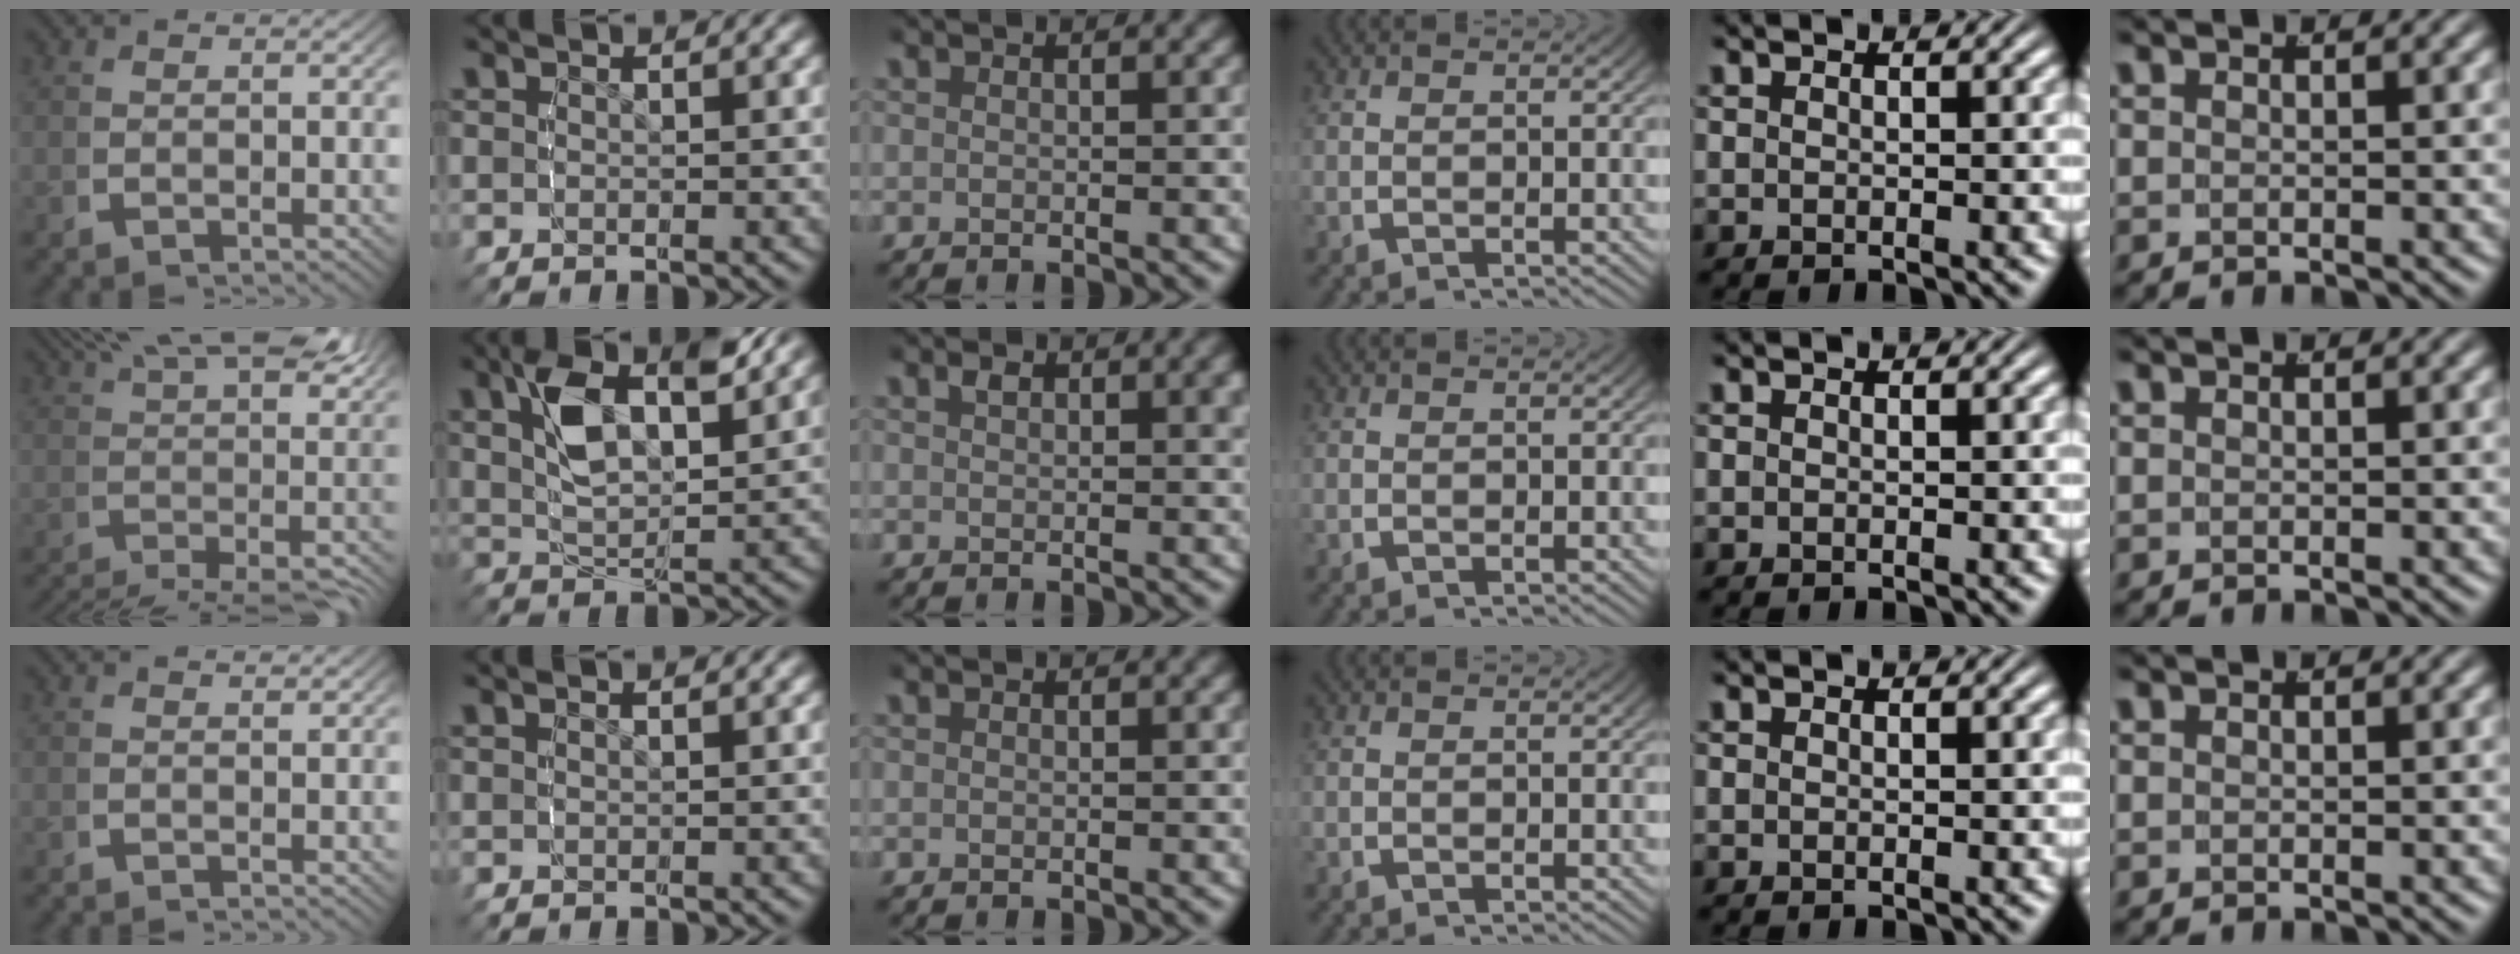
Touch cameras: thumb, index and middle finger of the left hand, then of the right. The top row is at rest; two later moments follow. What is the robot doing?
{"motion": "lift_and_place", "object": "glasses"}